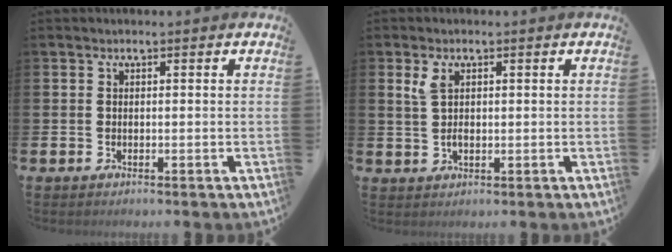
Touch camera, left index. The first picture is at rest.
{"total": 2.8, "force": [1.3, 1.5, 2.0], "torque": [-0.032, 0.002, 0.020]}